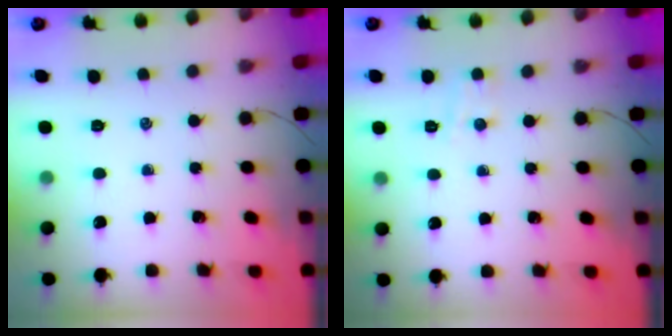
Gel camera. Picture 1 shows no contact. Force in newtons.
{"total": 4.0, "press": 3.8, "slide": 1.2}